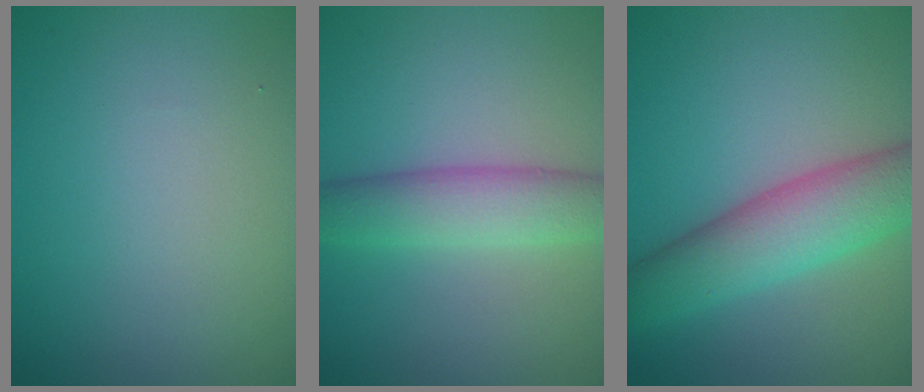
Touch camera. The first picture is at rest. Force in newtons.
{"total": 4.8, "press": 4.8, "slide": 0.2}
{"total": 6.8, "press": 6.8, "slide": 0.3}